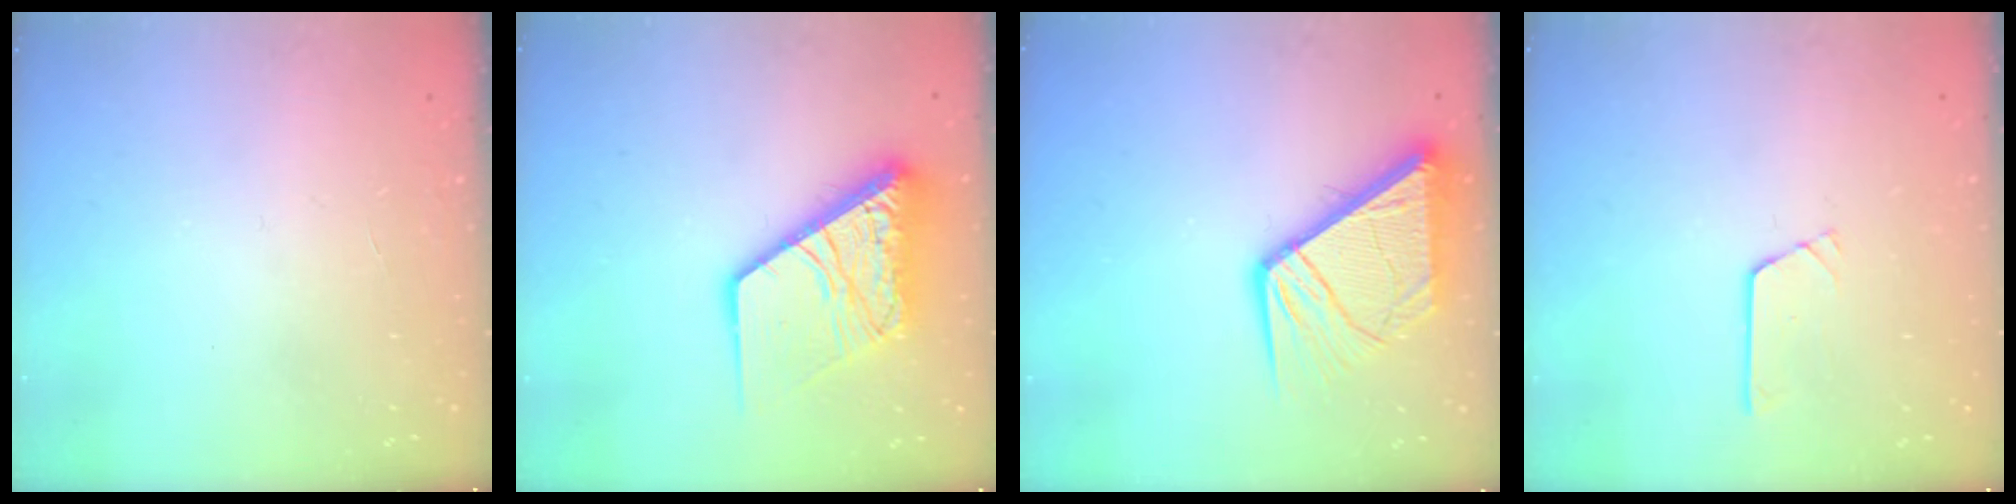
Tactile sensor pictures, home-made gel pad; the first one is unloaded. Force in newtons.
{"total": 18.1, "press": 17.9, "slide": 2.1}
{"total": 12.9, "press": 12.8, "slide": 1.6}
{"total": 2.6, "press": 2.6, "slide": 0.2}